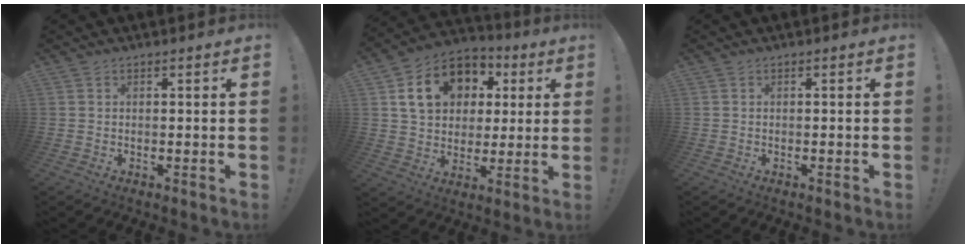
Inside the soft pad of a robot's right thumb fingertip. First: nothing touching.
{"total": 16.8, "force": [5.3, 13.4, 8.7], "torque": [-0.130, -0.001, 0.113]}
{"total": 0.5, "force": [-0.5, -0.2, 0.2], "torque": [-0.002, -0.003, -0.008]}